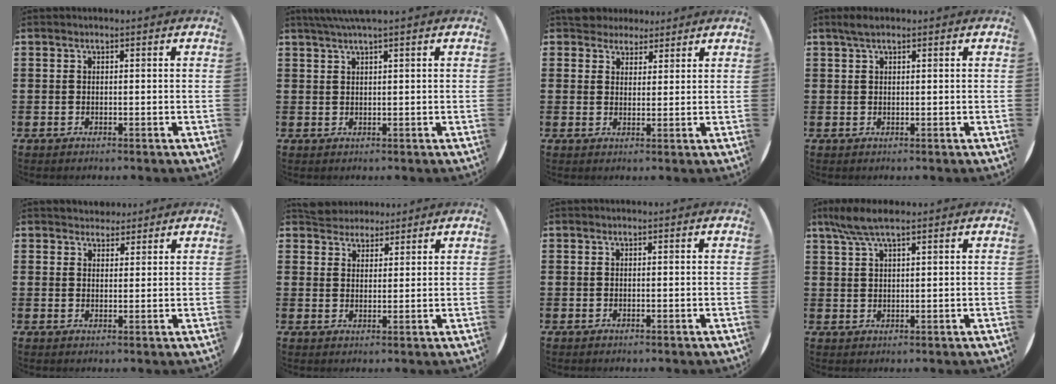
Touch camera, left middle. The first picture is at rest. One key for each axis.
{"total": 2.2, "fx": 1.6, "fy": -0.2, "fz": 1.5, "tx": -0.031, "ty": 0.003, "tz": 0.029}
{"total": 4.0, "fx": 3.6, "fy": 1.6, "fz": 0.1, "tx": -0.005, "ty": -0.004, "tz": 0.068}
{"total": 0.6, "fx": 0.5, "fy": 0.1, "fz": 0.4, "tx": -0.007, "ty": 0.003, "tz": 0.008}
{"total": 2.3, "fx": 2.1, "fy": 0.7, "fz": -0.2, "tx": 0.008, "ty": -0.002, "tz": 0.040}
{"total": 3.8, "fx": 3.6, "fy": 1.2, "fz": -0.1, "tx": -0.008, "ty": -0.003, "tz": 0.070}
{"total": 0.0}
{"total": 4.6, "fx": 3.4, "fy": 0.9, "fz": 3.0, "tx": -0.066, "ty": 0.002, "tz": 0.061}